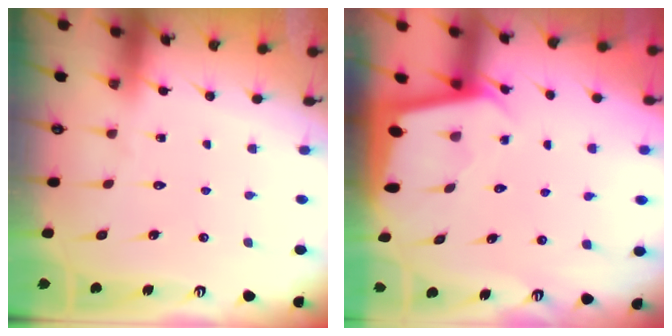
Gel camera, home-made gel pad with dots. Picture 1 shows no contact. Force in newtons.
{"total": 1.7, "press": 1.7, "slide": 0.1}